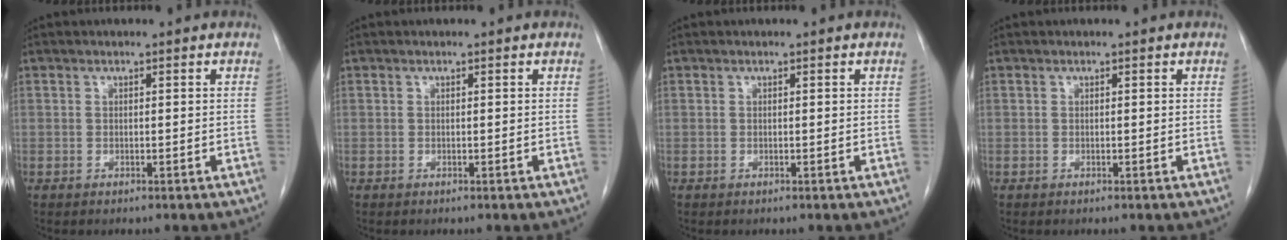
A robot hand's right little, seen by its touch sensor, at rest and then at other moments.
{"total": 0.0}
{"total": 0.0}
{"total": 0.0}